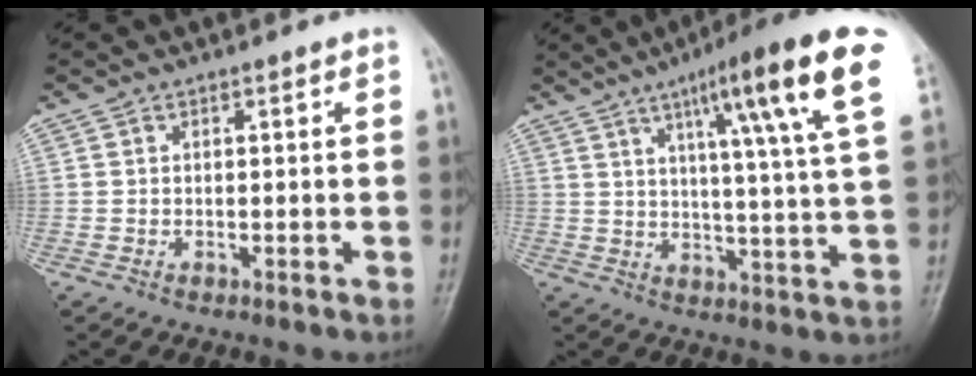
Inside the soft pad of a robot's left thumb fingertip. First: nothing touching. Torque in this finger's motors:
{"motor_torque": [0.70, 0.58, 1.58, -1.19, 0.12]}